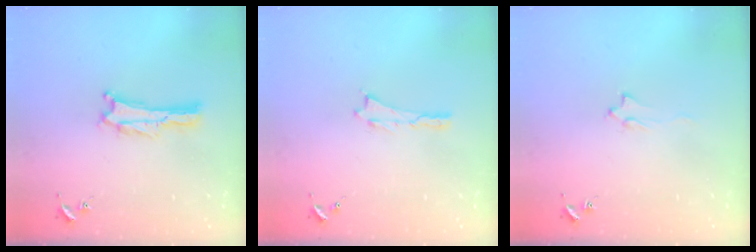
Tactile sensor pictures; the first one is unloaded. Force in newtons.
{"total": 0.0}
{"total": 1.6, "press": 1.5, "slide": 0.2}